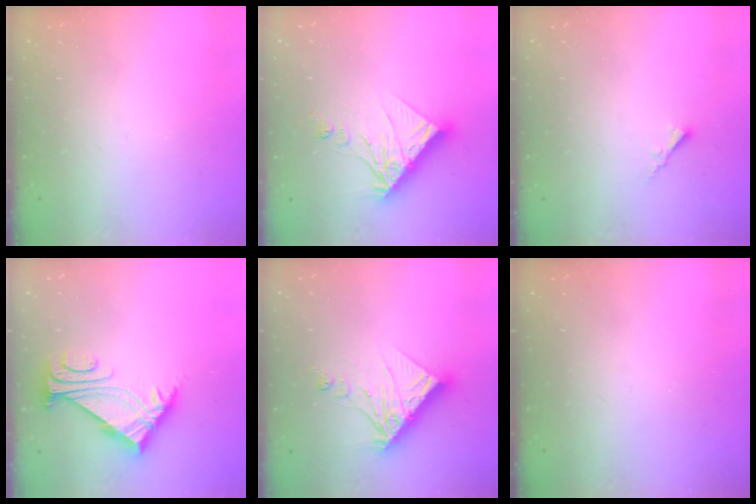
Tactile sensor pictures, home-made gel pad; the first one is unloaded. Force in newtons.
{"total": 12.2, "press": 12.1, "slide": 0.9}
{"total": 1.7, "press": 1.6, "slide": 0.5}
{"total": 5.5, "press": 5.3, "slide": 1.1}
{"total": 12.2, "press": 12.1, "slide": 0.9}
{"total": 0.0}